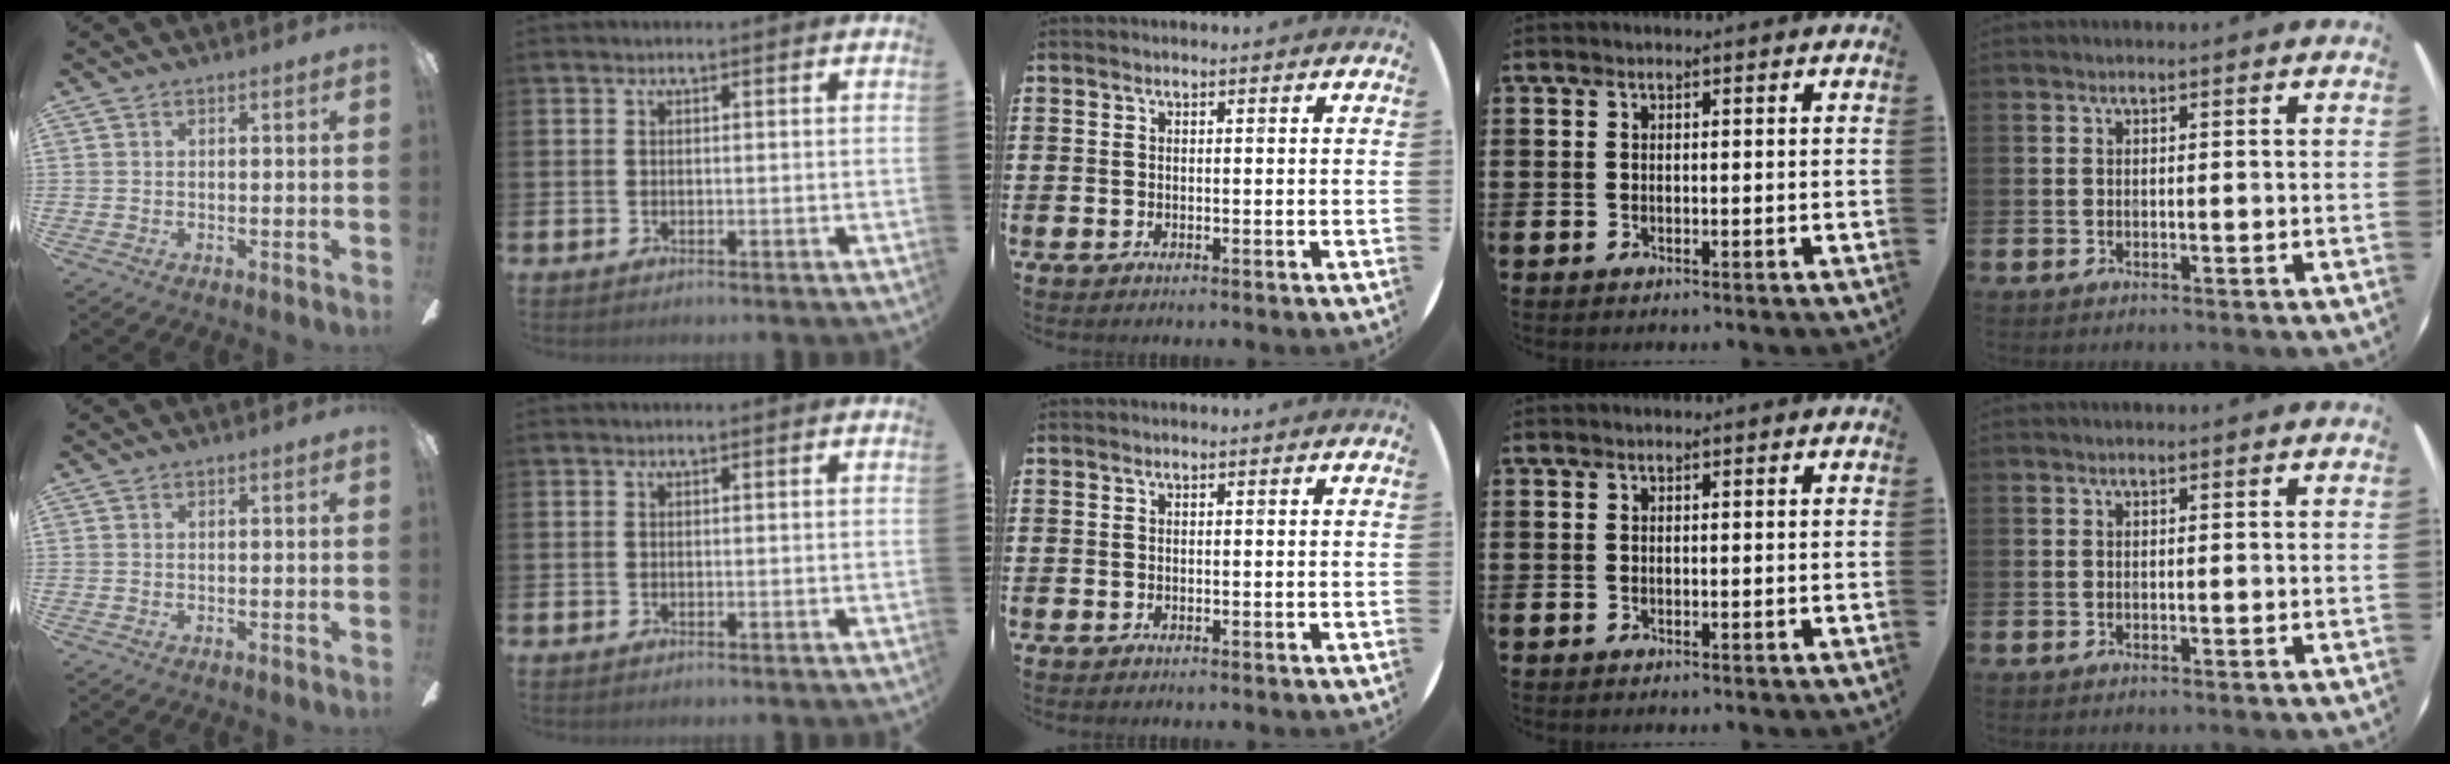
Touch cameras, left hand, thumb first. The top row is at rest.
{}